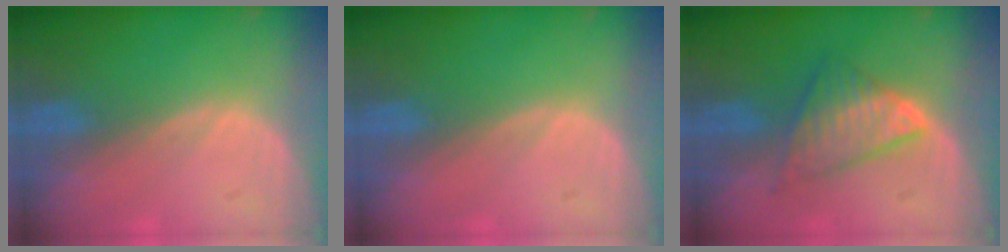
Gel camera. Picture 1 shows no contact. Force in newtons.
{"total": 0.0}
{"total": 5.8, "press": 5.8, "slide": 0.5}